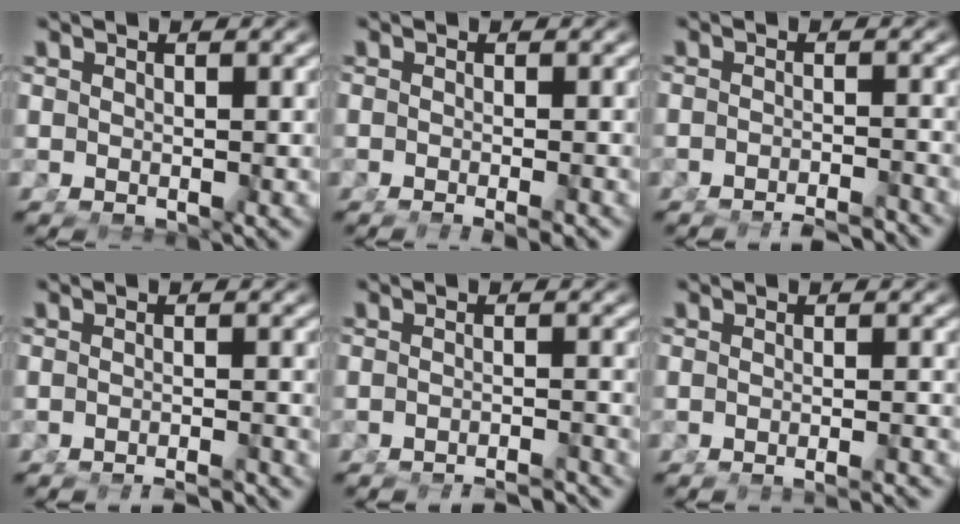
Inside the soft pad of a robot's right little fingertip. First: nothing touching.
{"total": 3.0, "force": [-2.5, 0.5, 1.6], "torque": [-0.017, -0.003, -0.036]}
{"total": 4.7, "force": [-4.6, 0.4, 1.1], "torque": [0.000, -0.009, -0.072]}
{"total": 5.1, "force": [-5.0, 0.4, 0.9], "torque": [0.002, -0.009, -0.078]}
{"total": 6.9, "force": [-6.8, 0.8, 1.2], "torque": [-0.001, -0.014, -0.104]}
{"total": 2.6, "force": [-2.4, -0.1, 0.9], "torque": [-0.011, 0.003, -0.042]}